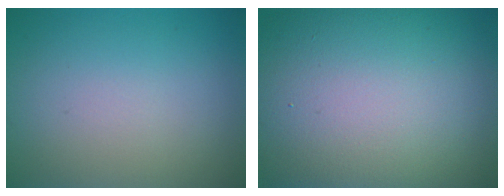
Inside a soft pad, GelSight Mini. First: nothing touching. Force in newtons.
{"total": 19.3, "press": 19.3, "slide": 1.0}